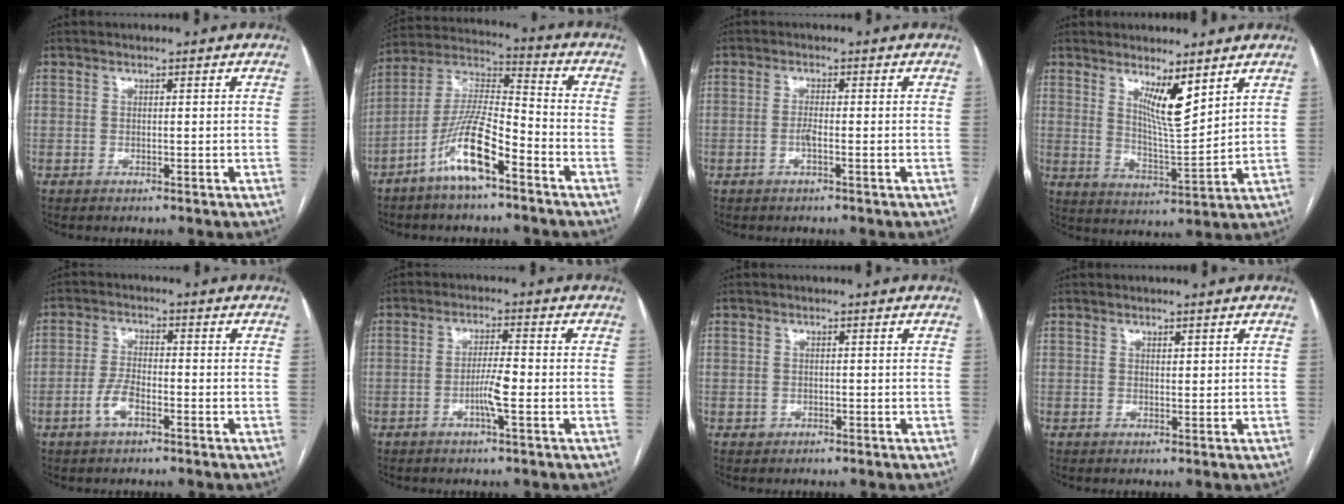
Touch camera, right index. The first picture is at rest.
{"total": 12.1, "force": [-6.7, 2.2, 9.8], "torque": [-0.199, 0.001, -0.130]}
{"total": 1.7, "force": [-0.6, 0.0, 1.6], "torque": [-0.032, -0.001, -0.013]}
{"total": 7.3, "force": [4.4, 0.8, 5.7], "torque": [-0.103, -0.021, 0.083]}
{"total": 4.2, "force": [-2.1, 1.6, 3.2], "torque": [-0.070, 0.003, -0.042]}
{"total": 4.2, "force": [-1.4, 0.0, 4.0], "torque": [-0.076, -0.002, -0.027]}
{"total": 0.8, "force": [-0.3, 0.8, 0.0], "torque": [-0.001, 0.005, -0.005]}
{"total": 0.7, "force": [0.5, 0.2, 0.5], "torque": [-0.007, -0.004, 0.007]}